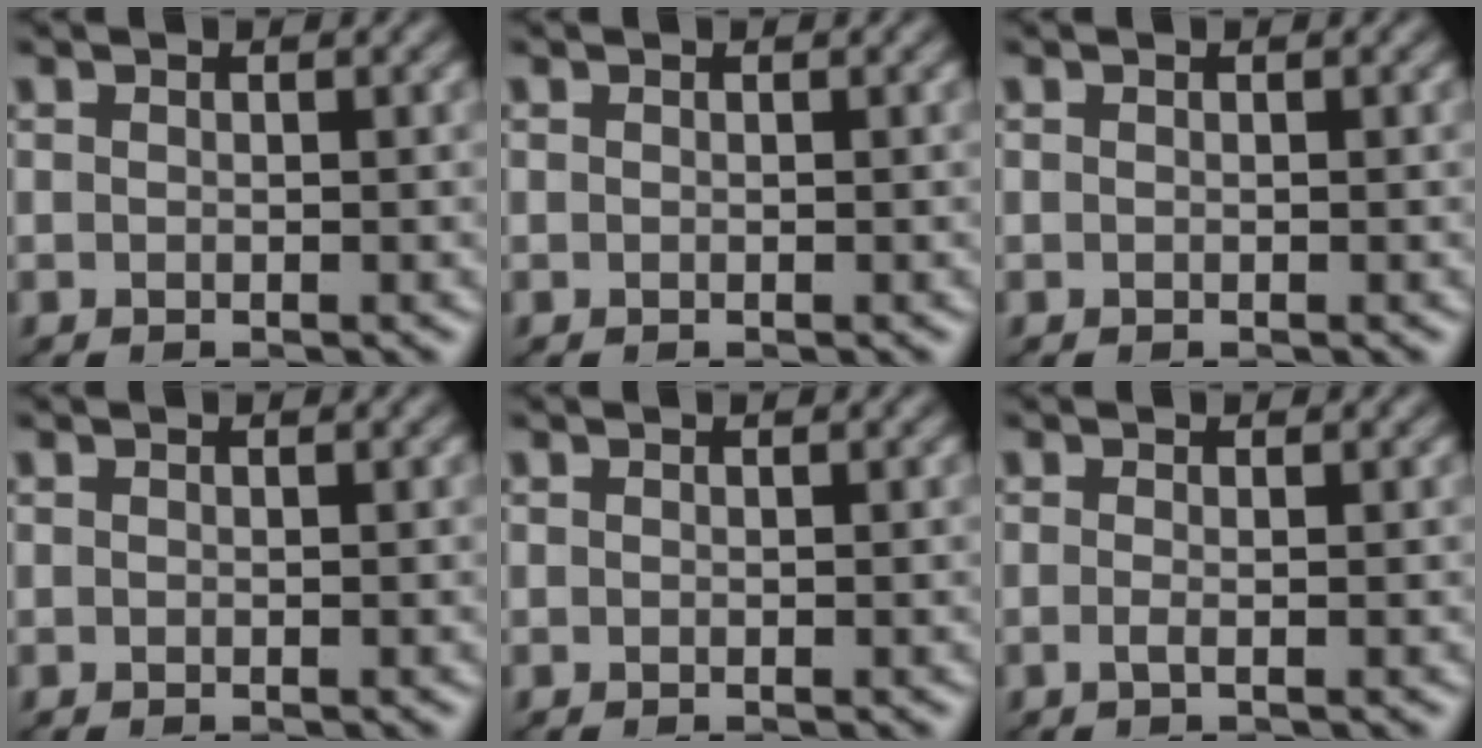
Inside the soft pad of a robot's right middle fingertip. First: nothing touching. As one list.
[{"total": 0.0}, {"total": 0.0}, {"total": 0.0}, {"total": 0.0}, {"total": 0.8, "force": [-0.1, 0.4, 0.8], "torque": [-0.010, -0.003, -0.006]}]